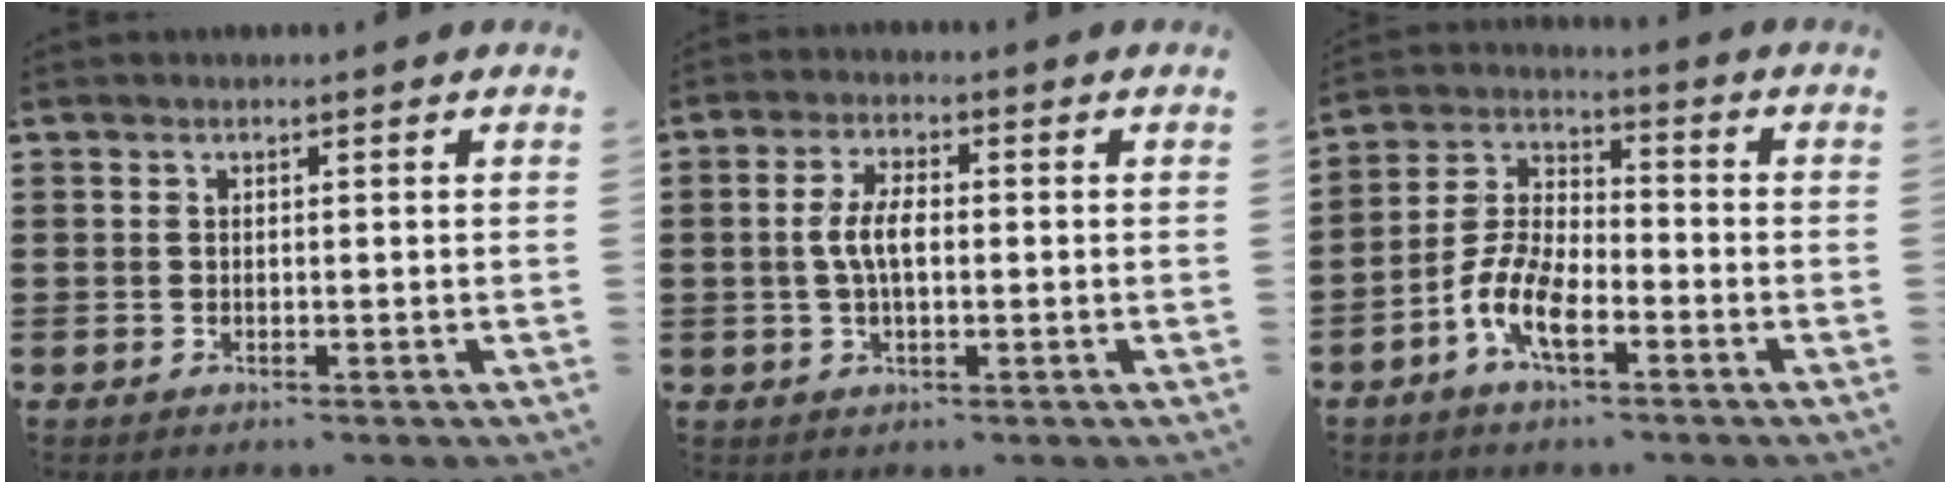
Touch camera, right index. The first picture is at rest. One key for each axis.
{"total": 5.1, "fx": -0.2, "fy": 2.1, "fz": 4.6, "tx": -0.108, "ty": -0.003, "tz": -0.013}
{"total": 7.9, "fx": -4.0, "fy": 3.4, "fz": 5.8, "tx": -0.153, "ty": -0.008, "tz": -0.085}